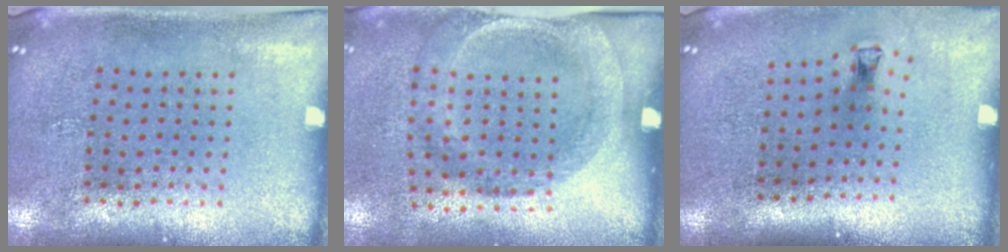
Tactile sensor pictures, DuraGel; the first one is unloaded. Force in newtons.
{"total": 1.9, "press": 1.2, "slide": 1.5}
{"total": 0.7, "press": 0.4, "slide": 0.6}